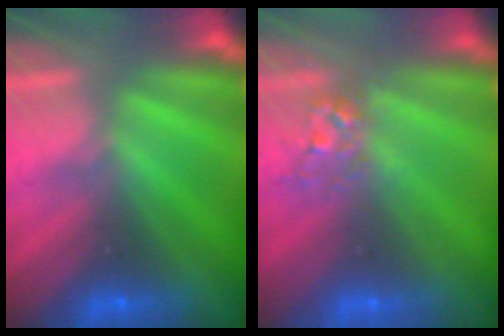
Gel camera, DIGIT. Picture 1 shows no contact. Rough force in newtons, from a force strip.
{"total": 2.7}